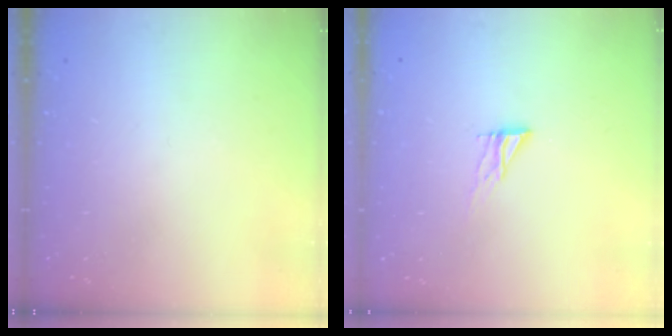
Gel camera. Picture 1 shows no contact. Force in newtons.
{"total": 6.3, "press": 6.3, "slide": 0.6}